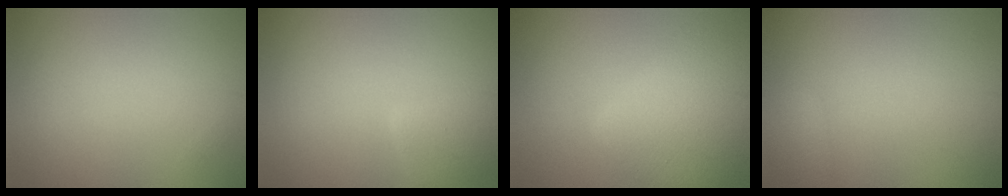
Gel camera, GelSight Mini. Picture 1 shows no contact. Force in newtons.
{"total": 2.1, "press": 2.1, "slide": 0.2}
{"total": 6.9, "press": 6.9, "slide": 0.2}
{"total": 1.3, "press": 1.3, "slide": 0.1}